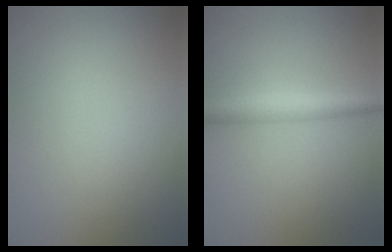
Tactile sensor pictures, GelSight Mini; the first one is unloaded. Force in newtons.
{"total": 2.6, "press": 2.6, "slide": 0.1}